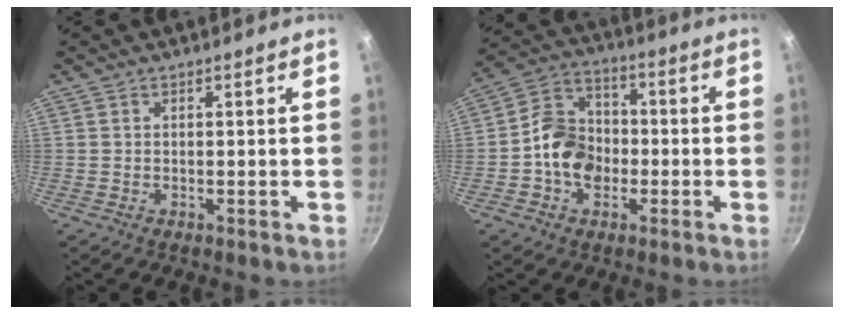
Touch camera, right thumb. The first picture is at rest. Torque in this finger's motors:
{"motor_torque": [-0.09, 0.17, 0.62, -0.40, 0.07]}